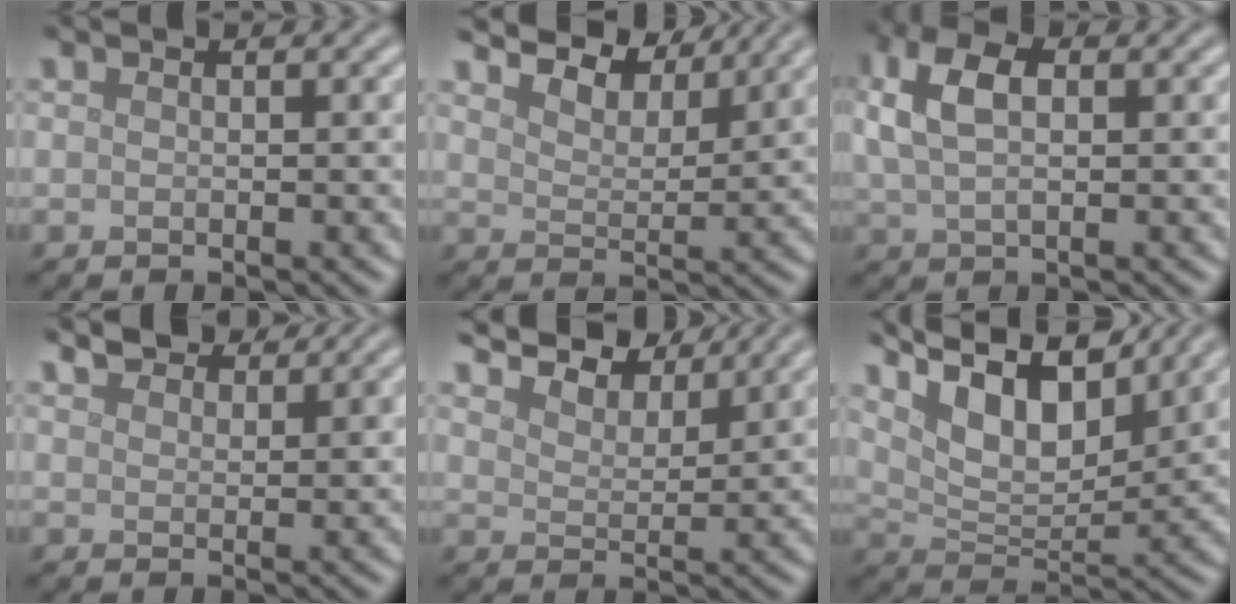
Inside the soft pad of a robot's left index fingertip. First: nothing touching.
{"total": 6.6, "force": [5.8, 1.9, 2.6], "torque": [-0.055, 0.000, 0.084]}
{"total": 5.0, "force": [1.5, 2.8, 3.9], "torque": [-0.082, 0.010, 0.023]}
{"total": 3.0, "force": [2.7, 1.1, 0.9], "torque": [-0.021, 0.008, 0.042]}
{"total": 6.8, "force": [6.0, 2.0, 2.5], "torque": [-0.054, 0.001, 0.091]}
{"total": 10.3, "force": [7.0, 3.7, 6.6], "torque": [-0.124, 0.013, 0.105]}